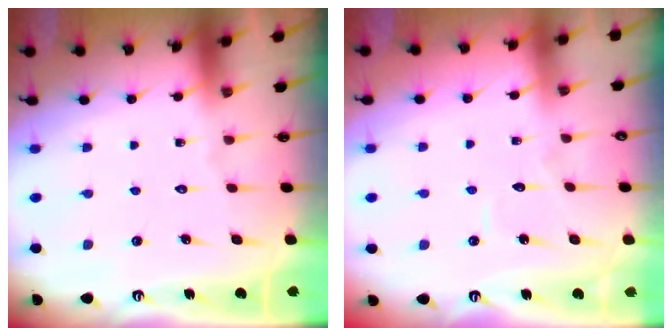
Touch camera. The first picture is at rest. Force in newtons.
{"total": 2.8, "press": 2.8, "slide": 0.3}